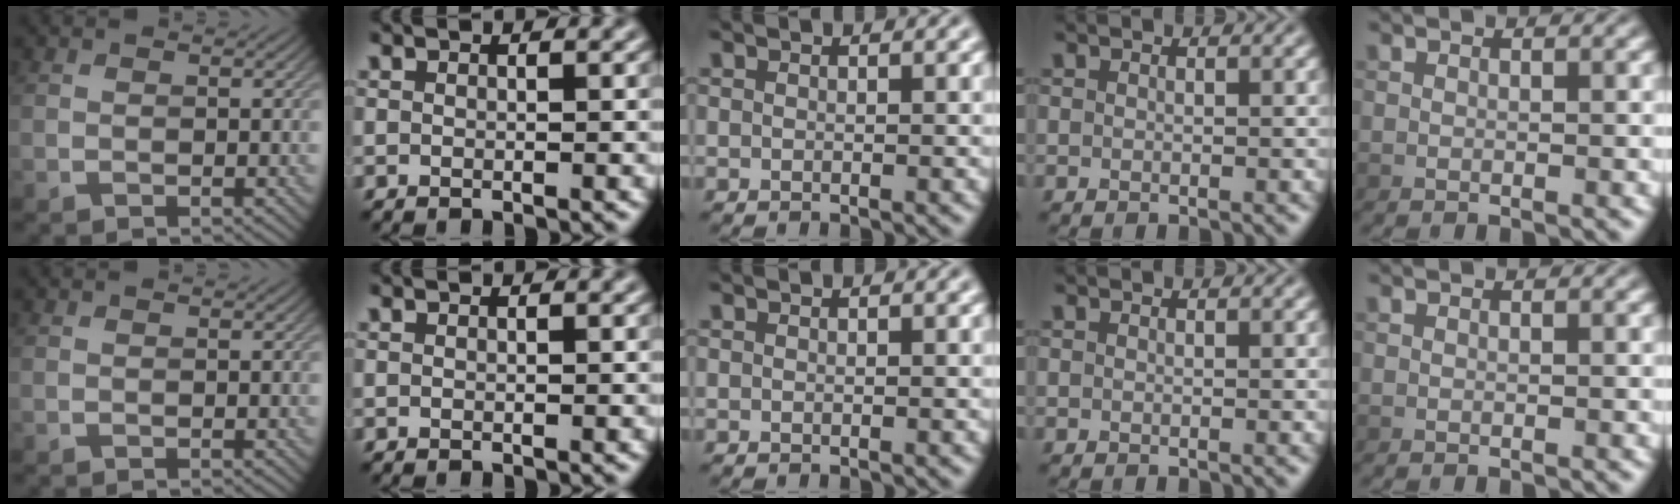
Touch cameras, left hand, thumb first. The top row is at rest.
{}